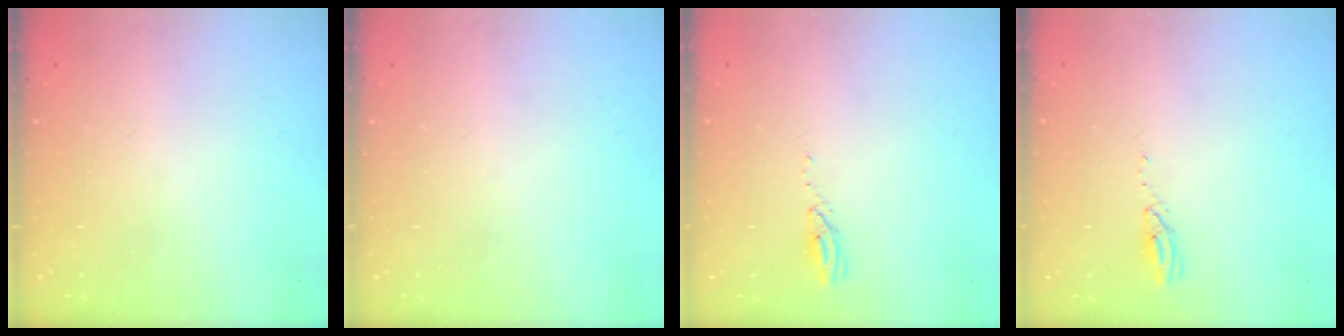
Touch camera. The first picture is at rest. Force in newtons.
{"total": 0.0}
{"total": 3.0, "press": 2.9, "slide": 0.3}
{"total": 3.0, "press": 2.9, "slide": 0.3}